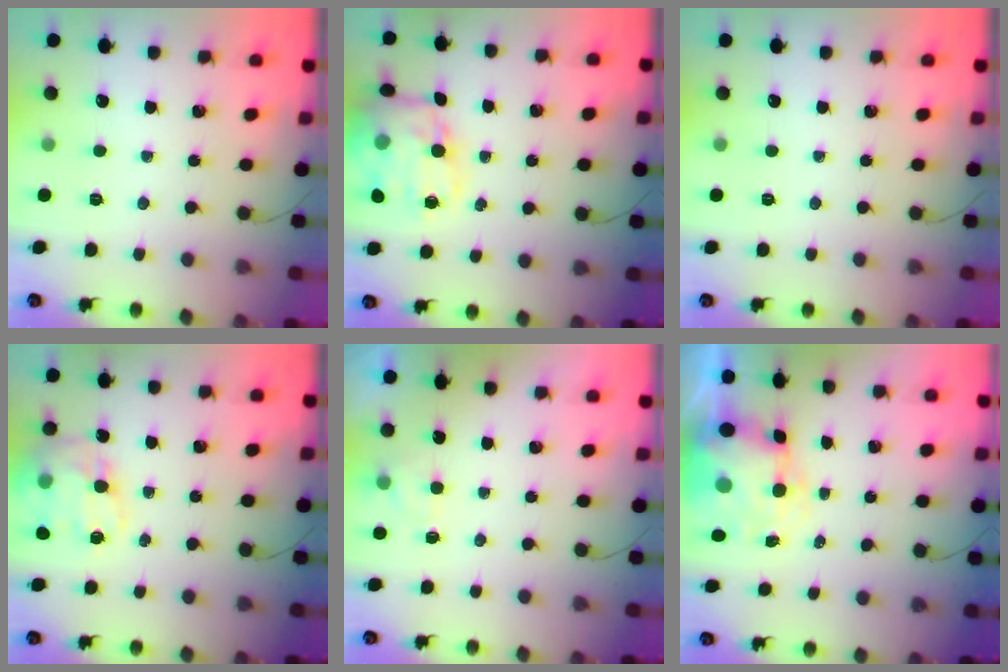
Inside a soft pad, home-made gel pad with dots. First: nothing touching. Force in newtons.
{"total": 17.2, "press": 17.0, "slide": 2.7}
{"total": 0.0}
{"total": 16.8, "press": 16.4, "slide": 3.6}
{"total": 2.0, "press": 1.5, "slide": 1.3}
{"total": 8.9, "press": 8.7, "slide": 2.0}